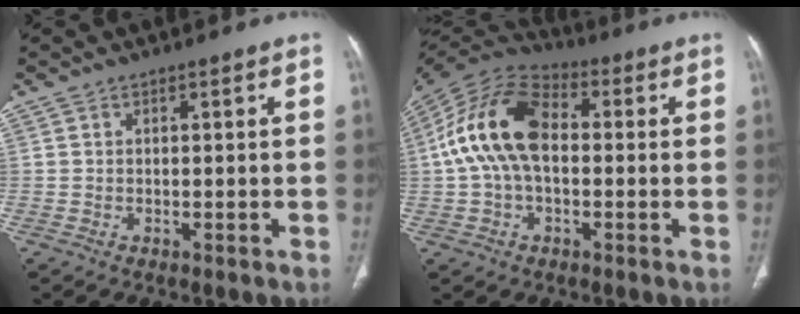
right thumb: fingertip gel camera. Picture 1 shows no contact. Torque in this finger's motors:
{"motor_torque": [2.04, 2.96, 2.08, -0.63, 0.24]}